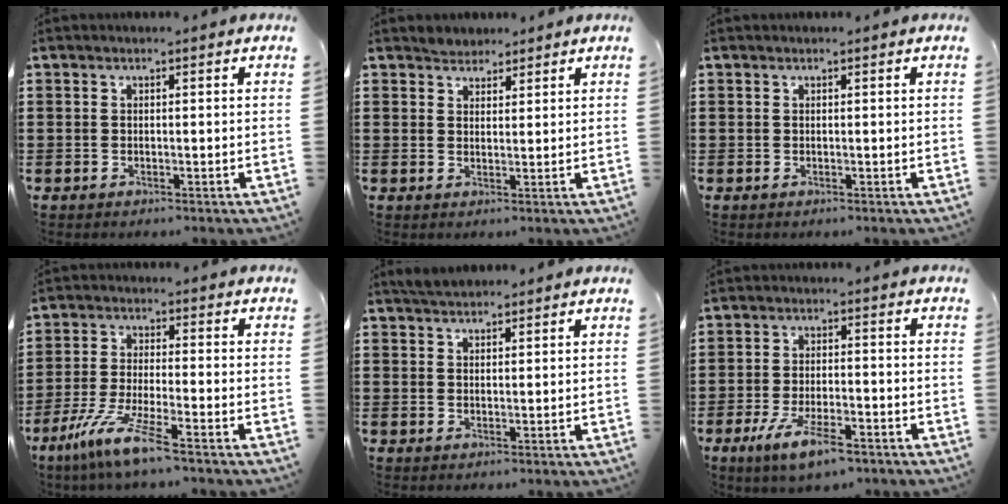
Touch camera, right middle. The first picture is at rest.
{"total": 2.1, "force": [1.9, 0.7, -0.6], "torque": [0.004, 0.005, 0.039]}
{"total": 0.0}
{"total": 7.9, "force": [-5.5, 0.1, 5.6], "torque": [-0.130, -0.019, -0.108]}
{"total": 2.3, "force": [2.2, 0.5, 0.2], "torque": [-0.011, 0.005, 0.044]}
{"total": 6.6, "force": [-4.0, 1.9, 4.9], "torque": [-0.111, -0.009, -0.075]}